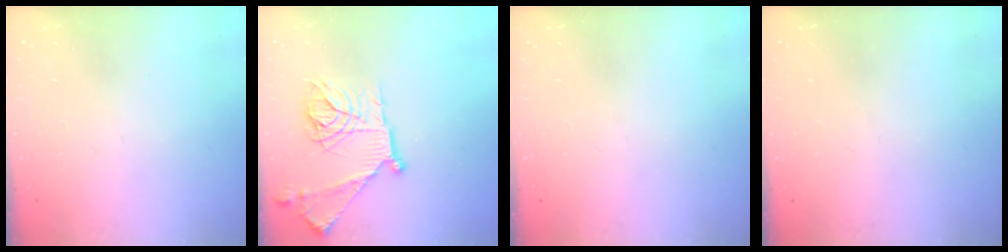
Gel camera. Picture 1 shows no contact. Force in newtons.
{"total": 18.7, "press": 18.6, "slide": 1.5}
{"total": 0.0}
{"total": 0.0}